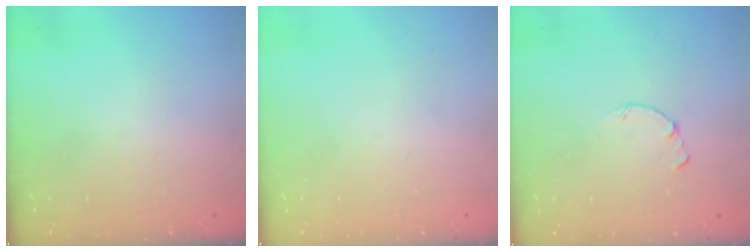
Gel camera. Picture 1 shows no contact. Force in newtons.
{"total": 0.0}
{"total": 0.0}